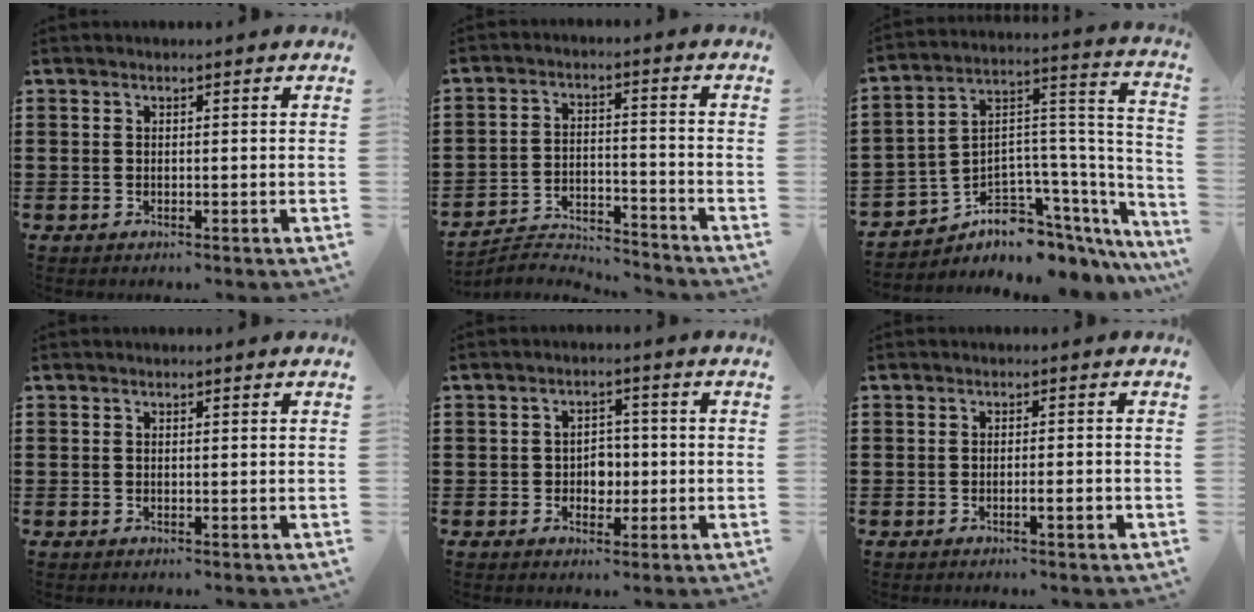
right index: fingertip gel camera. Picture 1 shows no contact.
{"total": 4.9, "force": [-4.8, 0.5, 0.5], "torque": [-0.020, 0.007, -0.101]}
{"total": 5.3, "force": [-3.3, 3.8, 1.6], "torque": [-0.036, -0.022, -0.053]}
{"total": 0.0}
{"total": 3.2, "force": [-0.6, 2.6, 1.8], "torque": [-0.032, 0.003, -0.017]}
{"total": 1.8, "force": [-0.7, 0.2, 1.7], "torque": [-0.027, -0.001, -0.013]}